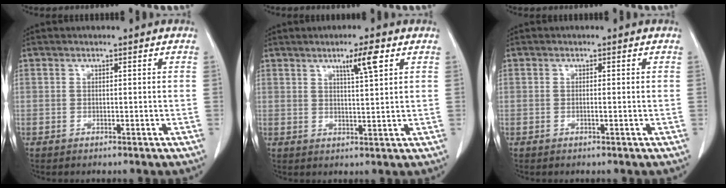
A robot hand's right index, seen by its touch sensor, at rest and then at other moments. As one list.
[{"total": 4.7, "force": [2.5, 0.1, 4.0], "torque": [-0.064, 0.001, 0.042]}, {"total": 0.6, "force": [-0.1, 0.0, 0.6], "torque": [-0.011, 0.000, -0.002]}]